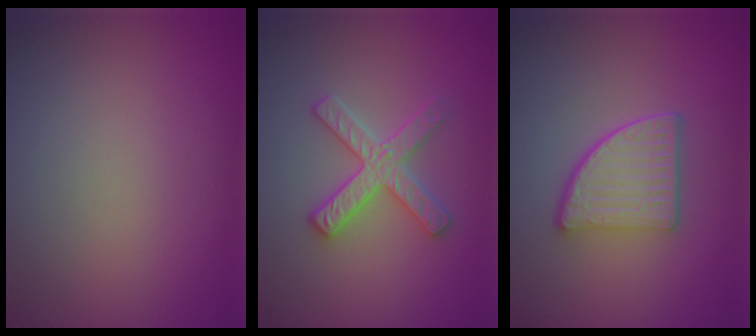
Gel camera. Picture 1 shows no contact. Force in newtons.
{"total": 3.1, "press": 3.1, "slide": 0.4}
{"total": 4.9, "press": 3.8, "slide": 3.1}